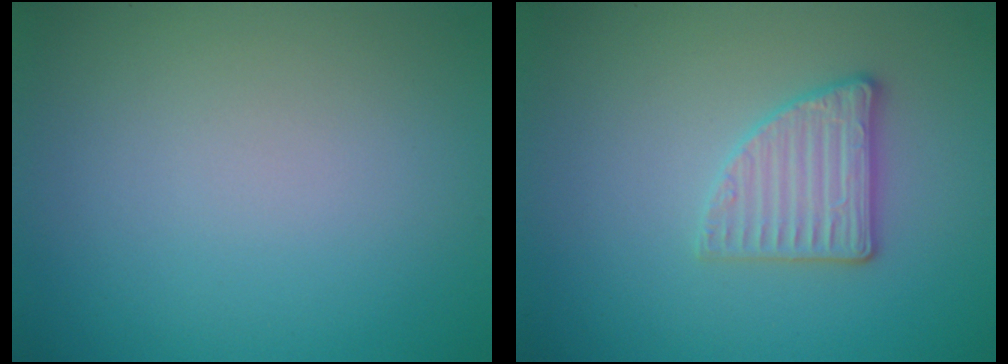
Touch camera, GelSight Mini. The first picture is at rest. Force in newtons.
{"total": 2.8, "press": 2.7, "slide": 0.8}